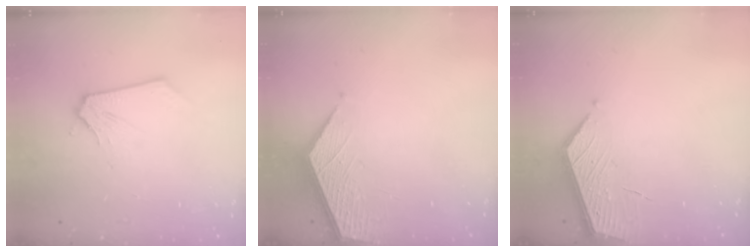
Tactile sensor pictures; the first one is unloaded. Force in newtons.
{"total": 3.7, "press": 3.7, "slide": 0.3}
{"total": 3.5, "press": 3.5, "slide": 0.4}